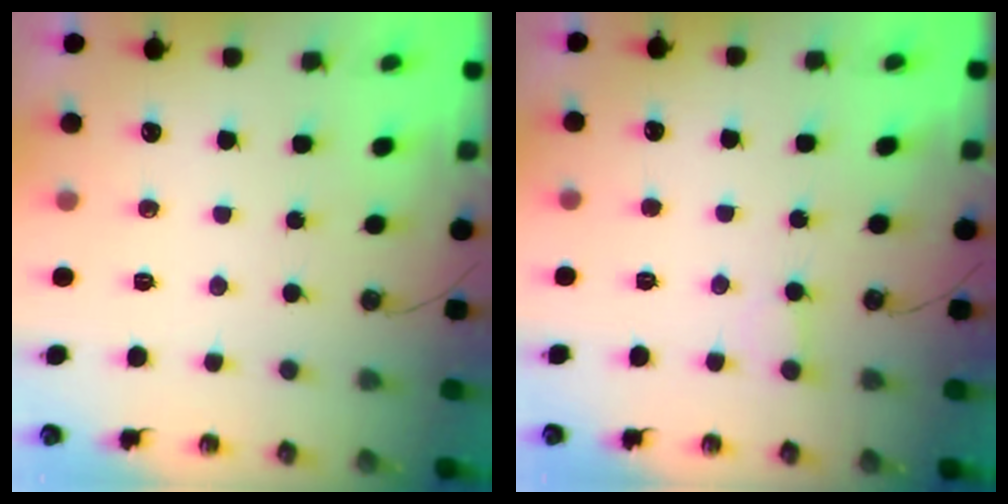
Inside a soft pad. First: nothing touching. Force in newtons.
{"total": 2.3, "press": 2.3, "slide": 0.2}